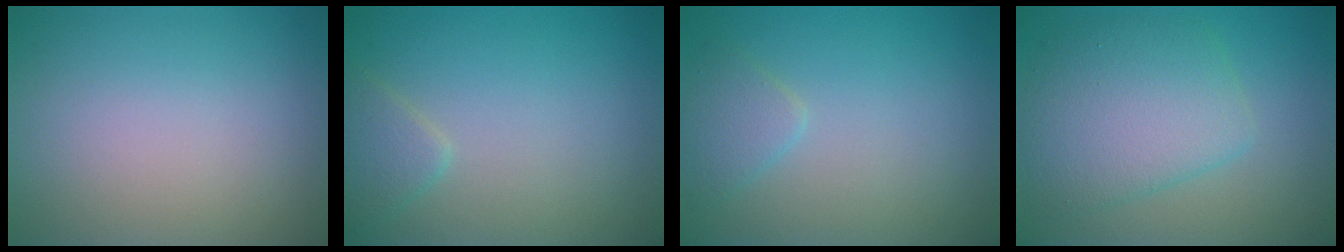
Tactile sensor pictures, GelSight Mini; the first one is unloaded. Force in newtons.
{"total": 1.8, "press": 1.8, "slide": 0.1}
{"total": 1.7, "press": 1.7, "slide": 0.1}
{"total": 5.8, "press": 5.8, "slide": 0.1}